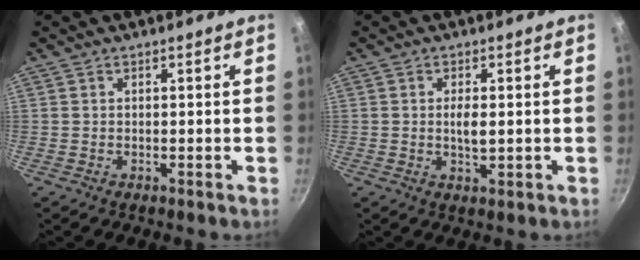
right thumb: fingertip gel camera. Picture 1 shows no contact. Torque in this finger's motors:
{"motor_torque": [2.09, 1.88, 1.49, -0.96, 0.60]}